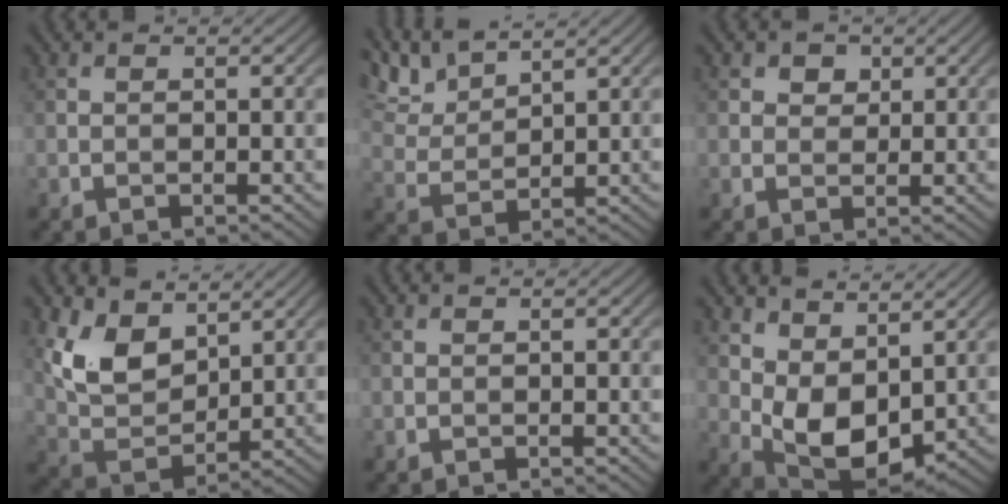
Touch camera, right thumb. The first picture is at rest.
{"total": 6.3, "force": [4.9, 1.6, 3.5], "torque": [-0.089, 0.011, 0.102]}
{"total": 2.6, "force": [1.3, 1.9, 1.1], "torque": [-0.019, -0.002, 0.018]}
{"total": 8.7, "force": [4.6, 4.9, 5.5], "torque": [-0.129, -0.006, 0.091]}
{"total": 0.0}
{"total": 8.8, "force": [2.6, 5.1, 6.7], "torque": [-0.148, -0.008, 0.055]}